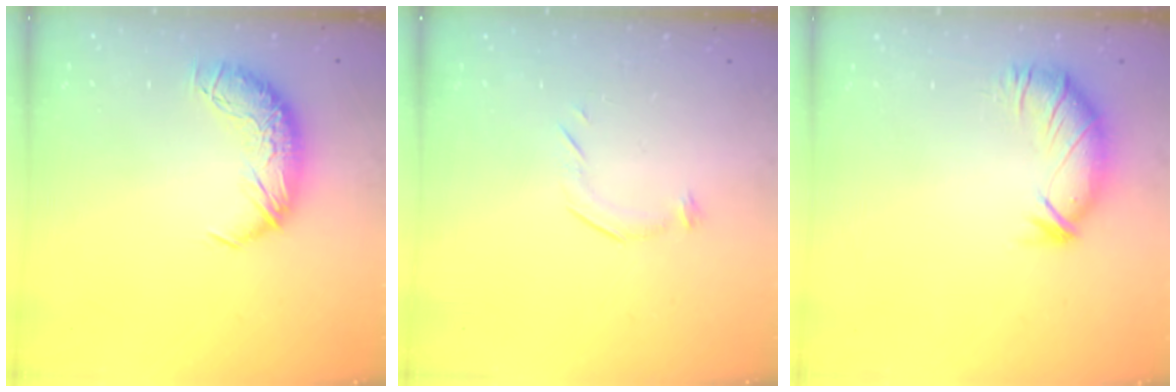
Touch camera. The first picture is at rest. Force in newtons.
{"total": 5.2, "press": 5.2, "slide": 0.8}
{"total": 3.0, "press": 2.5, "slide": 1.7}